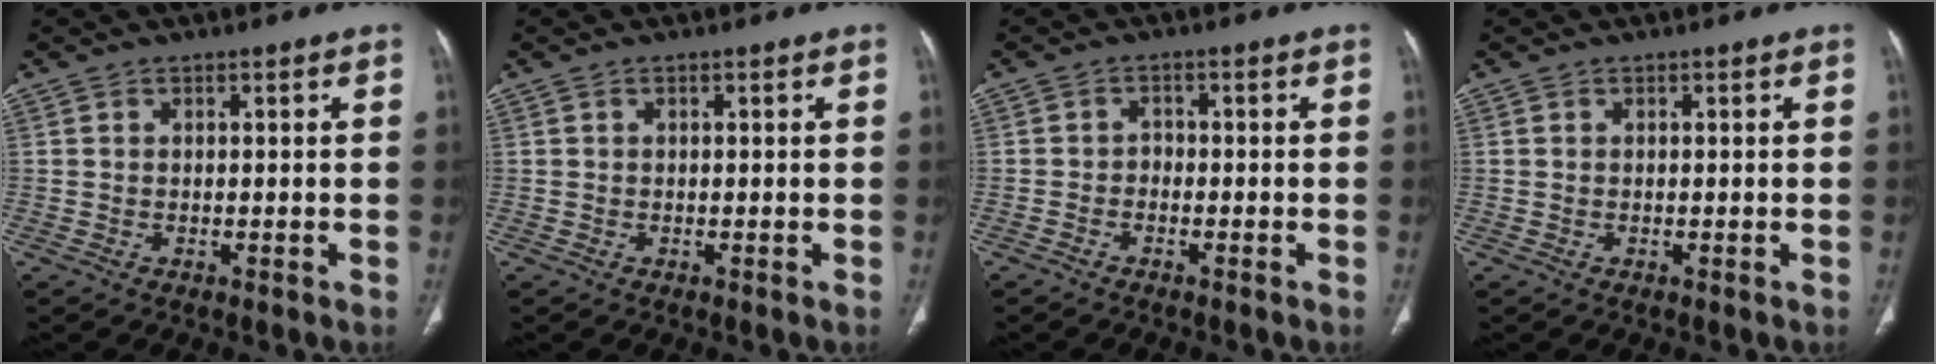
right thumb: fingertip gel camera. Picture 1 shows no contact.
{"total": 0.0}
{"total": 1.5, "force": [-1.0, 1.0, 0.5], "torque": [-0.001, 0.012, -0.022]}
{"total": 0.0}